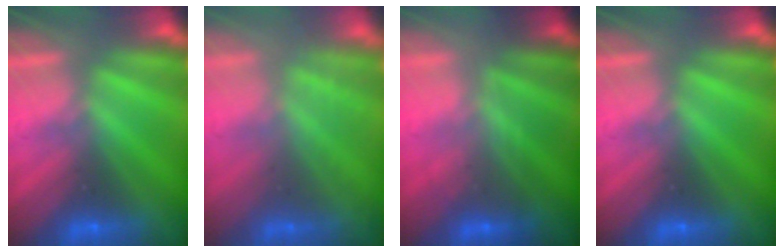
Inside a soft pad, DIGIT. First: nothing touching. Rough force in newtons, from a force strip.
{"total": 1.8}
{"total": 2.0}
{"total": 0.0}